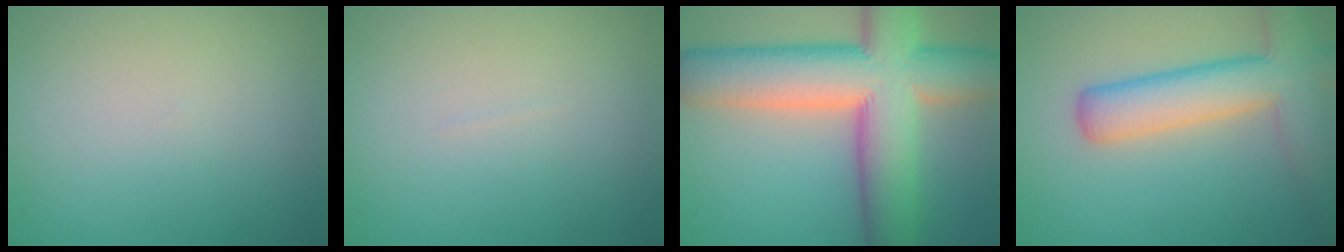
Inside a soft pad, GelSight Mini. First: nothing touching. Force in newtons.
{"total": 0.0}
{"total": 13.6, "press": 13.5, "slide": 0.6}
{"total": 7.6, "press": 7.6, "slide": 0.4}